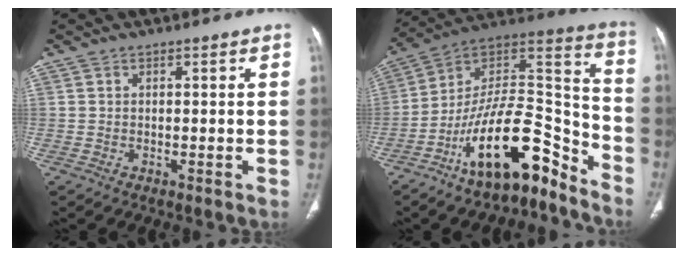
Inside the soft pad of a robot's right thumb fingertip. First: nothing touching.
{"total": 20.5, "force": [-13.3, 7.5, 13.8], "torque": [-0.189, 0.118, -0.224]}